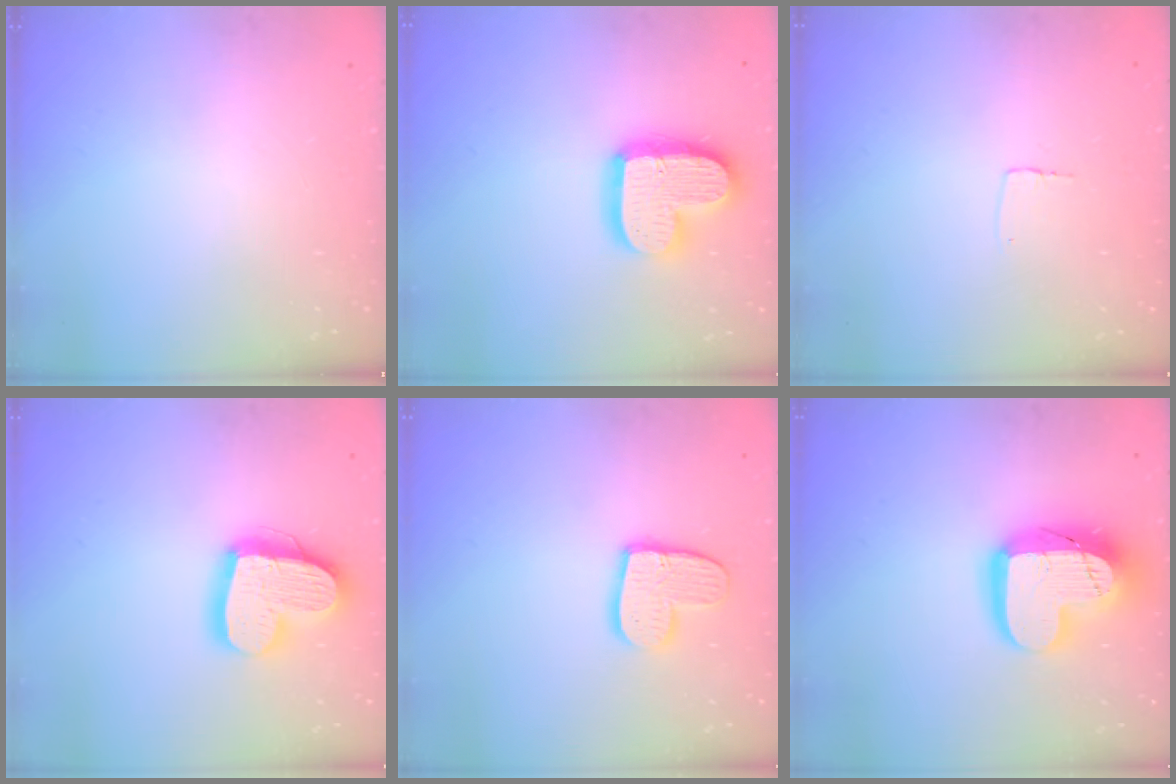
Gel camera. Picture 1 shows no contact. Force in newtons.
{"total": 16.7, "press": 16.6, "slide": 1.2}
{"total": 2.6, "press": 2.6, "slide": 0.1}
{"total": 17.6, "press": 17.5, "slide": 1.9}
{"total": 11.5, "press": 11.4, "slide": 0.9}
{"total": 18.4, "press": 18.3, "slide": 1.4}